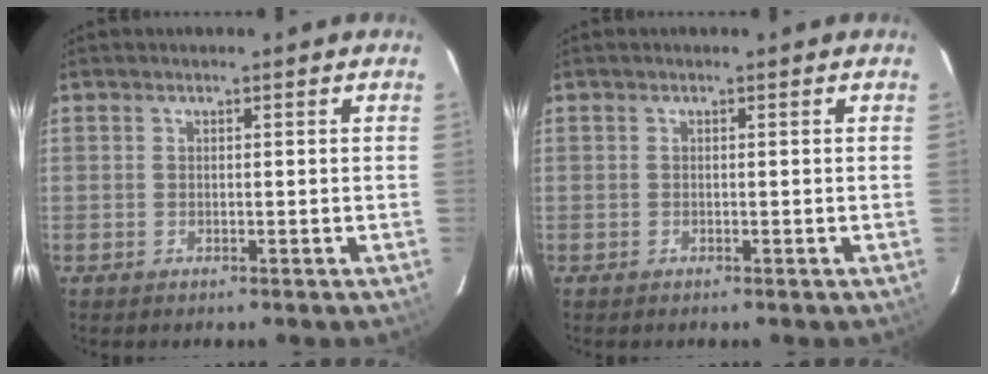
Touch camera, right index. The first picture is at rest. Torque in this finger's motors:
{"motor_torque": [0.00, -0.02, 0.04, 0.00]}